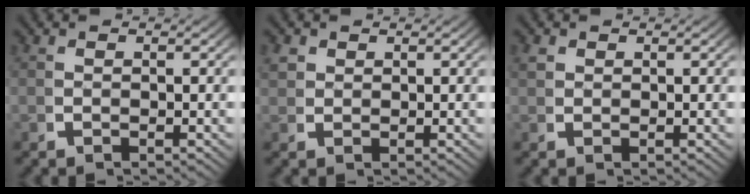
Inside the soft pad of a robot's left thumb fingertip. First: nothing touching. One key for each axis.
{"total": 1.8, "fx": 1.1, "fy": 1.2, "fz": 0.6, "tx": -0.013, "ty": 0.000, "tz": 0.027}
{"total": 1.1, "fx": 0.8, "fy": 0.7, "fz": 0.4, "tx": -0.007, "ty": 0.000, "tz": 0.020}